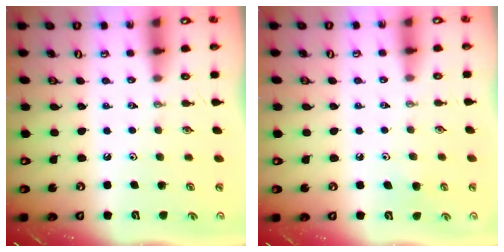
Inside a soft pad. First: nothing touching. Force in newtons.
{"total": 4.5, "press": 4.5, "slide": 0.4}